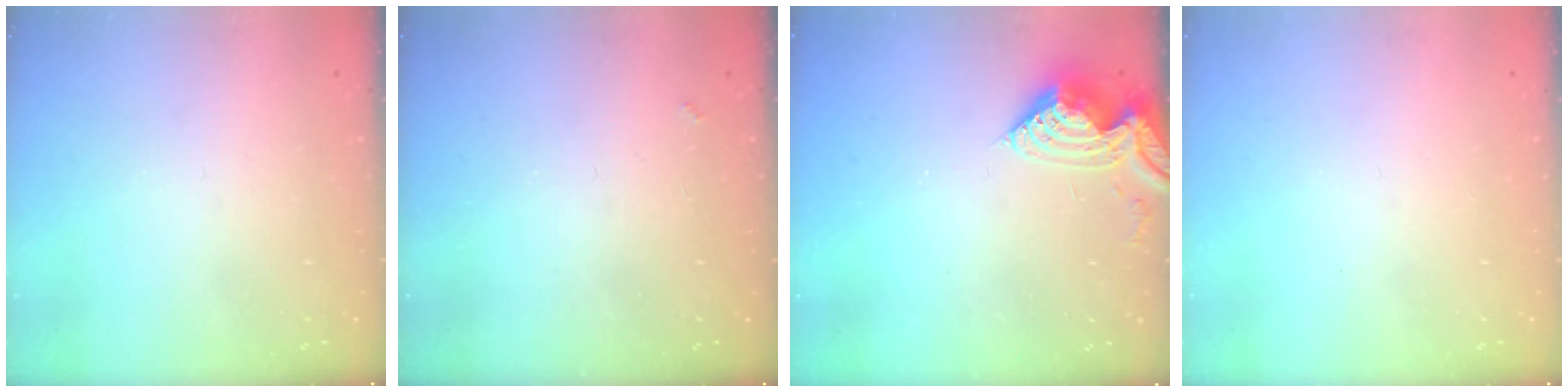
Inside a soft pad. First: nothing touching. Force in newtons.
{"total": 1.3, "press": 1.3, "slide": 0.4}
{"total": 9.5, "press": 9.5, "slide": 1.0}
{"total": 0.0}